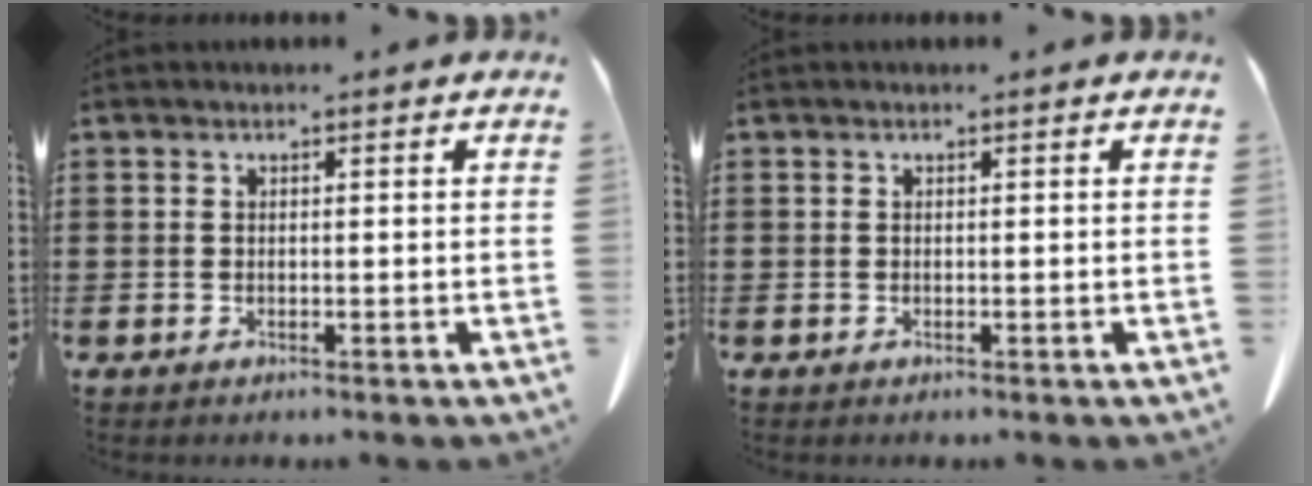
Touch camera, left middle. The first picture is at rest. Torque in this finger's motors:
{"motor_torque": [0.00, -0.71, 0.04, 0.01]}